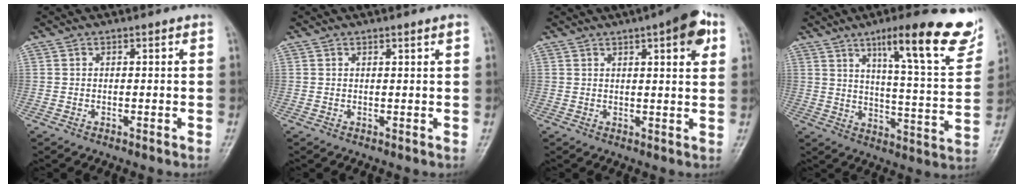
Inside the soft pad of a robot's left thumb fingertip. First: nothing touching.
{"total": 1.1, "force": [0.7, -0.1, 0.8], "torque": [-0.011, -0.004, 0.011]}
{"total": 8.6, "force": [4.1, 2.3, 7.3], "torque": [-0.081, -0.007, 0.048]}
{"total": 20.5, "force": [12.3, 3.7, 16.0], "torque": [-0.189, -0.050, 0.179]}